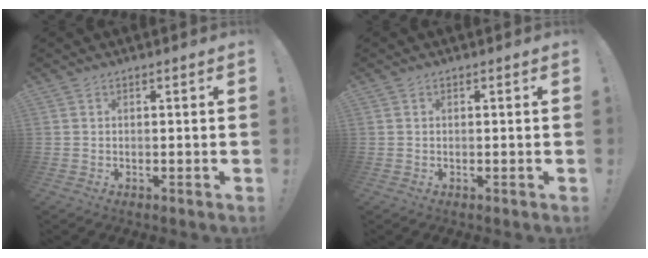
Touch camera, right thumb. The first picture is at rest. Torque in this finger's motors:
{"motor_torque": [0.09, 0.01, -0.08, 0.16, 0.03]}